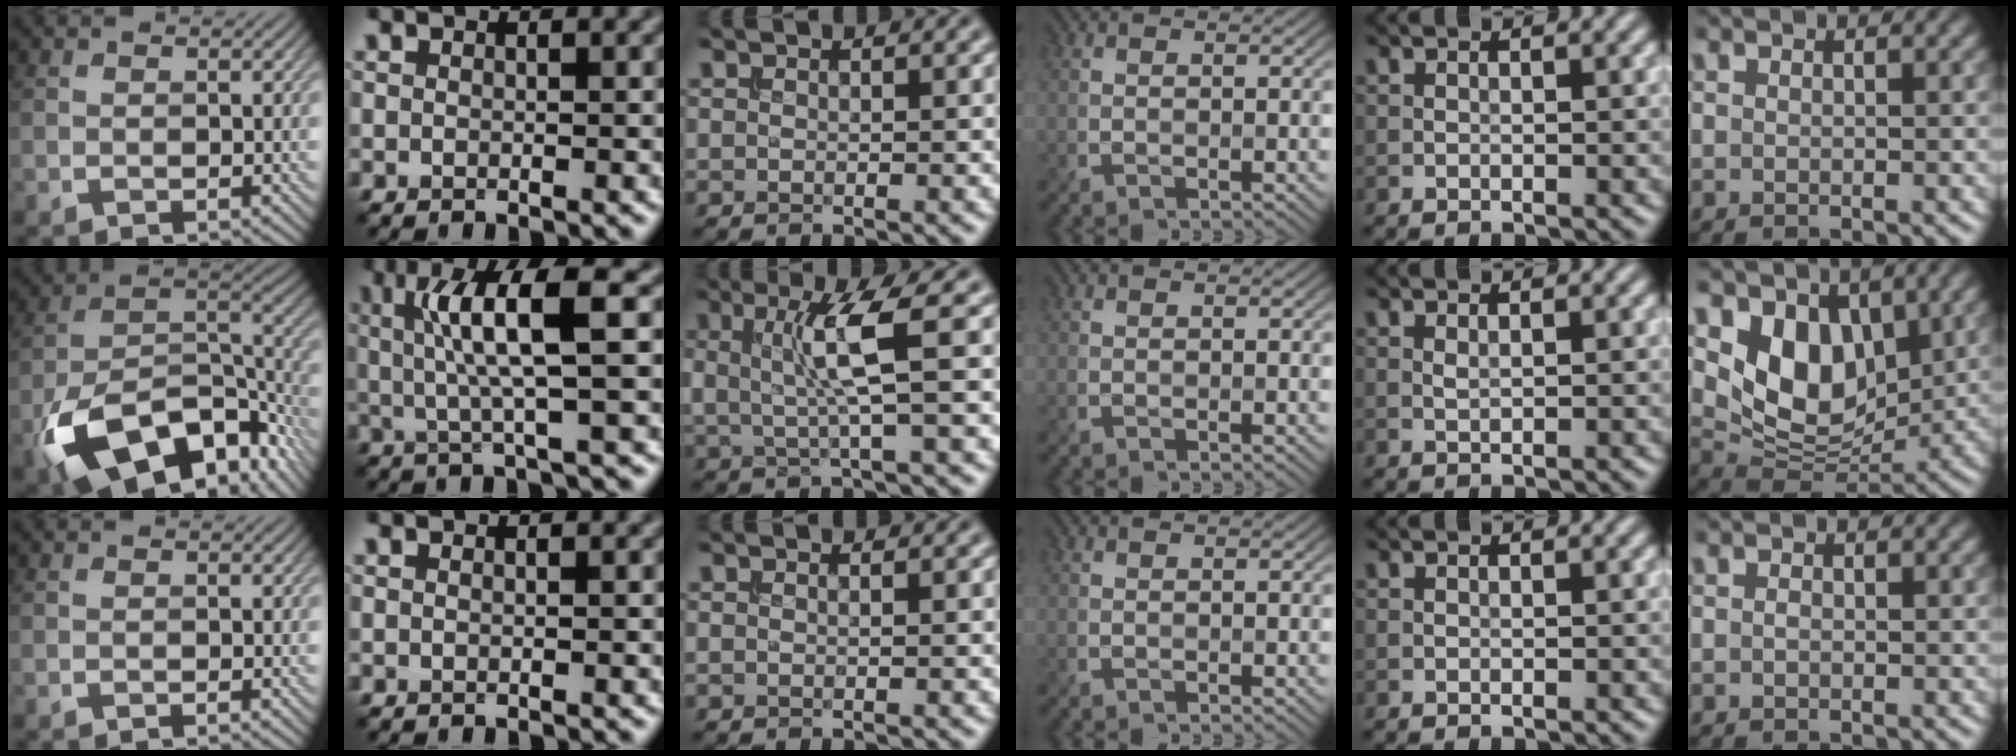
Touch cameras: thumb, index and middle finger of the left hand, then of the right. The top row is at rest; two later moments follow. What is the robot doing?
{"motion": "insert", "object": "drawer"}